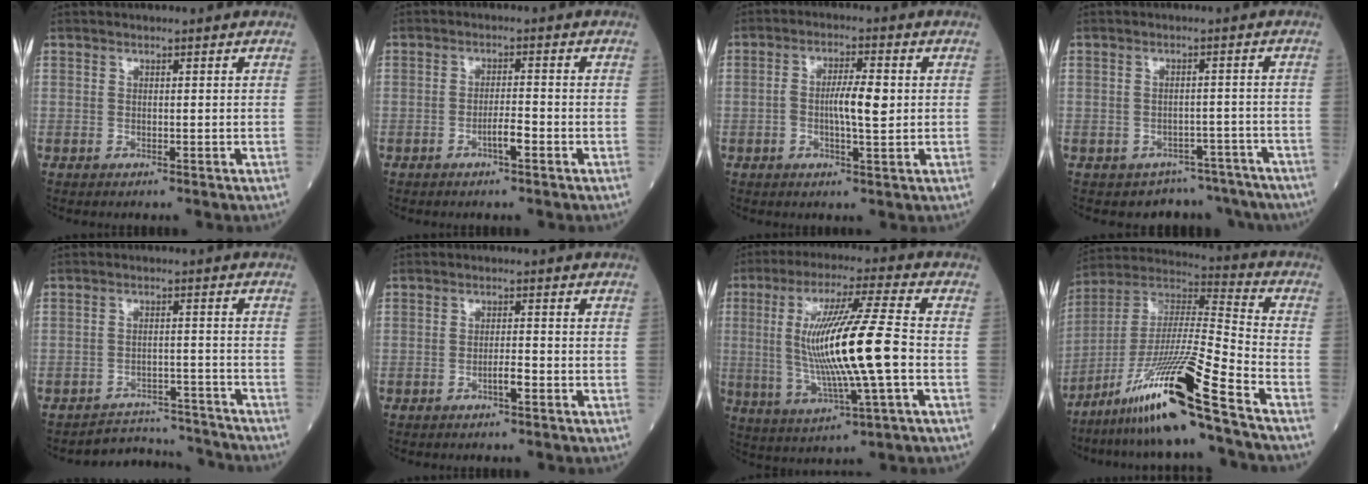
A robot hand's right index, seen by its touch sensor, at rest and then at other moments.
{"total": 2.5, "force": [-1.3, 0.3, 2.2], "torque": [-0.035, 0.003, -0.020]}
{"total": 5.6, "force": [0.0, 1.1, 5.5], "torque": [-0.098, 0.010, 0.002]}
{"total": 8.8, "force": [-7.3, 4.9, 0.9], "torque": [0.002, 0.026, -0.076]}
{"total": 8.2, "force": [-8.0, 0.9, -1.2], "torque": [0.016, 0.023, -0.114]}
{"total": 1.3, "force": [-0.6, 0.1, 1.2], "torque": [-0.021, 0.002, -0.010]}
{"total": 15.9, "force": [-0.8, 0.3, 15.9], "torque": [-0.307, -0.002, -0.016]}
{"total": 19.0, "force": [-12.3, -1.5, 14.4], "torque": [-0.299, -0.021, -0.225]}